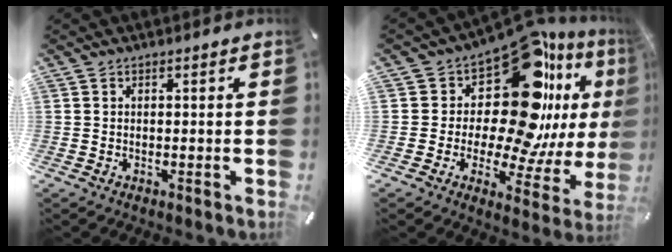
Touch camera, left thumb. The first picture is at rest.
{"total": 21.7, "force": [10.1, 11.5, 15.4], "torque": [-0.236, -0.110, 0.168]}